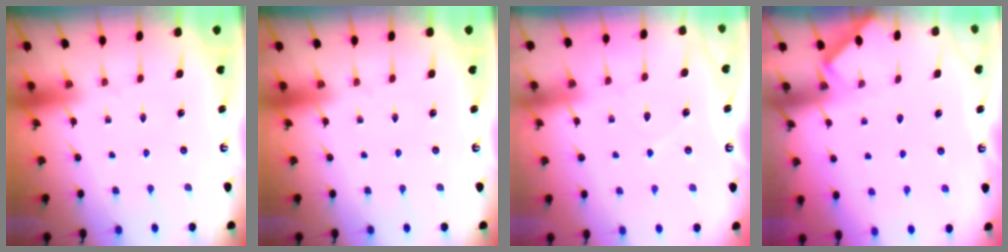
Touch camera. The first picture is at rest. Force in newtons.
{"total": 0.0}
{"total": 6.7, "press": 6.7, "slide": 0.7}
{"total": 2.3, "press": 2.3, "slide": 0.3}